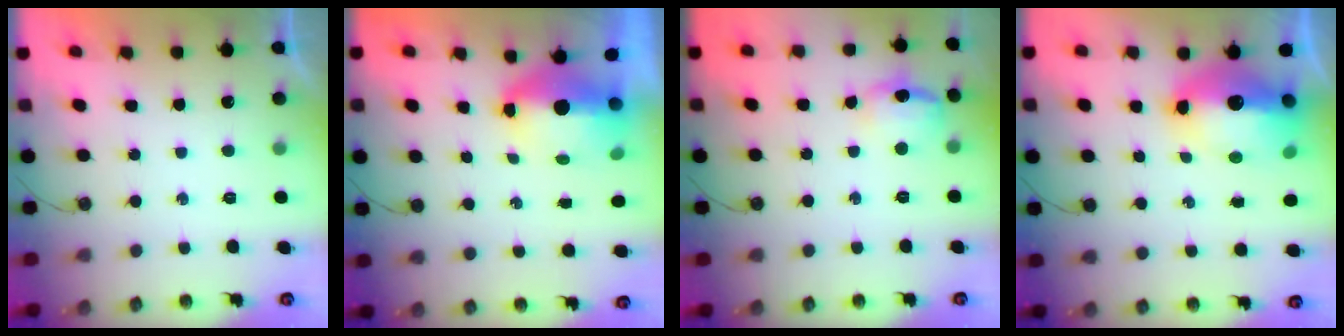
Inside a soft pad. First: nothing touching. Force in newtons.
{"total": 11.2, "press": 9.4, "slide": 6.2}
{"total": 11.7, "press": 11.6, "slide": 1.0}
{"total": 20.3, "press": 16.3, "slide": 12.0}